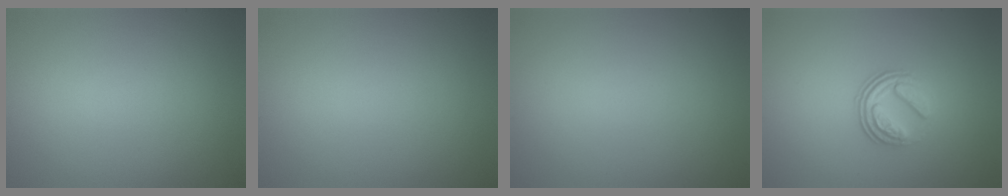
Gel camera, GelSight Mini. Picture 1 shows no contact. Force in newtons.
{"total": 0.0}
{"total": 0.0}
{"total": 3.5, "press": 2.5, "slide": 2.5}